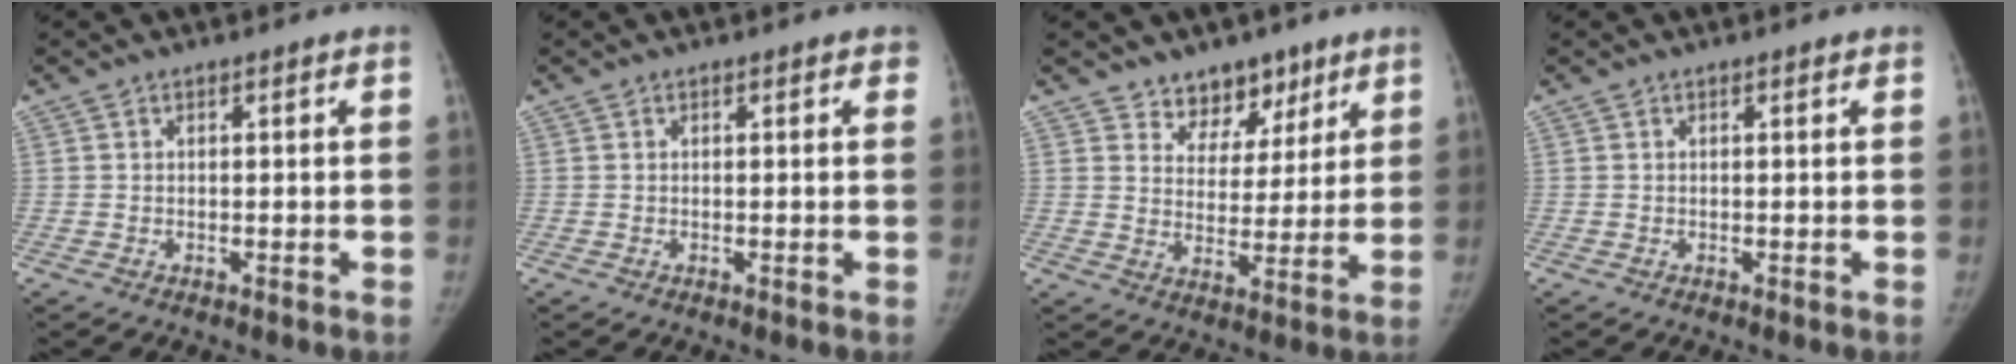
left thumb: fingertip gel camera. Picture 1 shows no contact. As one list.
[{"total": 0.8, "force": [0.5, 0.5, 0.5], "torque": [0.001, -0.001, 0.000]}, {"total": 8.1, "force": [5.9, 5.3, 1.8], "torque": [0.017, -0.038, 0.098]}, {"total": 0.0}]